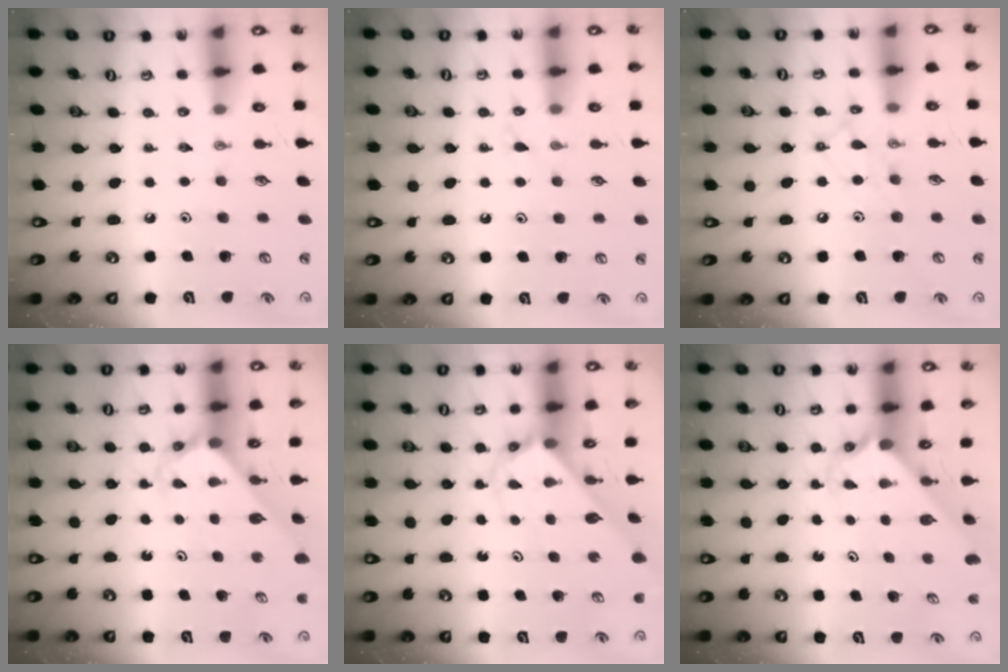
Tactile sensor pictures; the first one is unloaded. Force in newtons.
{"total": 6.3, "press": 6.3, "slide": 0.7}
{"total": 11.3, "press": 11.3, "slide": 0.8}
{"total": 2.7, "press": 2.7, "slide": 0.2}
{"total": 2.9, "press": 2.9, "slide": 0.1}
{"total": 2.5, "press": 2.5, "slide": 0.3}